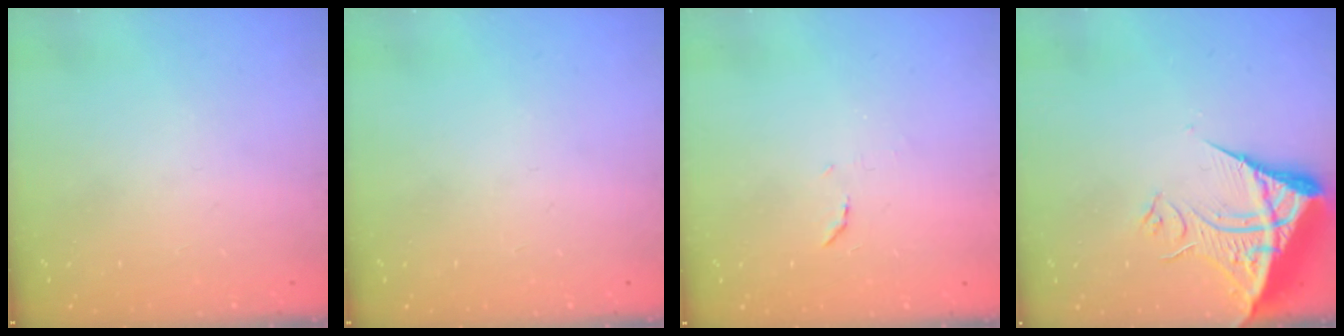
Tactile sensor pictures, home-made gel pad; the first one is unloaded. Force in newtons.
{"total": 0.0}
{"total": 6.3, "press": 6.2, "slide": 0.6}
{"total": 10.6, "press": 10.5, "slide": 1.1}